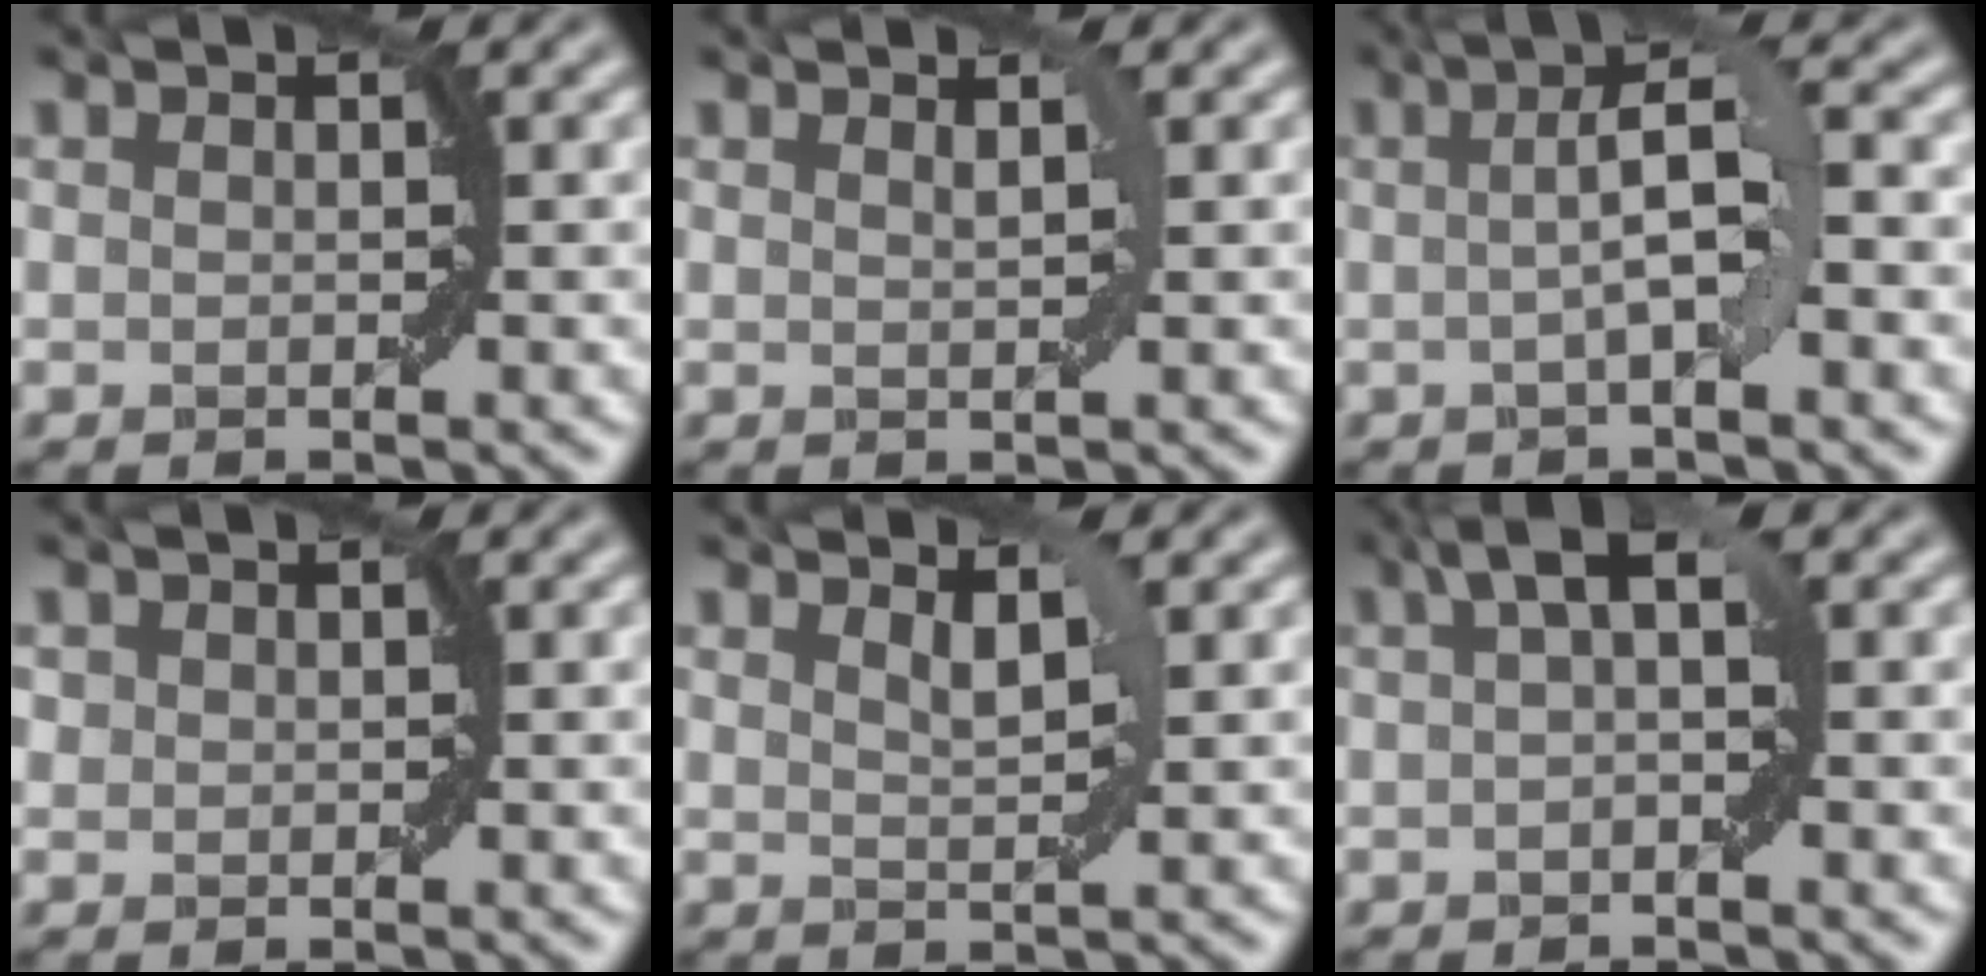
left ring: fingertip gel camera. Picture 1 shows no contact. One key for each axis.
{"total": 0.7, "fx": 0.6, "fy": 0.0, "fz": 0.3, "tx": -0.002, "ty": 0.000, "tz": 0.011}
{"total": 4.3, "fx": 0.1, "fy": 0.6, "fz": 4.3, "tx": -0.073, "ty": 0.010, "tz": -0.001}
{"total": 0.8, "fx": 0.3, "fy": 0.7, "fz": 0.1, "tx": 0.000, "ty": 0.002, "tz": 0.005}
{"total": 1.5, "fx": 1.2, "fy": 0.2, "fz": 0.8, "tx": -0.011, "ty": -0.003, "tz": 0.022}
{"total": 2.6, "fx": 0.9, "fy": 0.6, "fz": 2.4, "tx": -0.033, "ty": 0.010, "tz": 0.010}